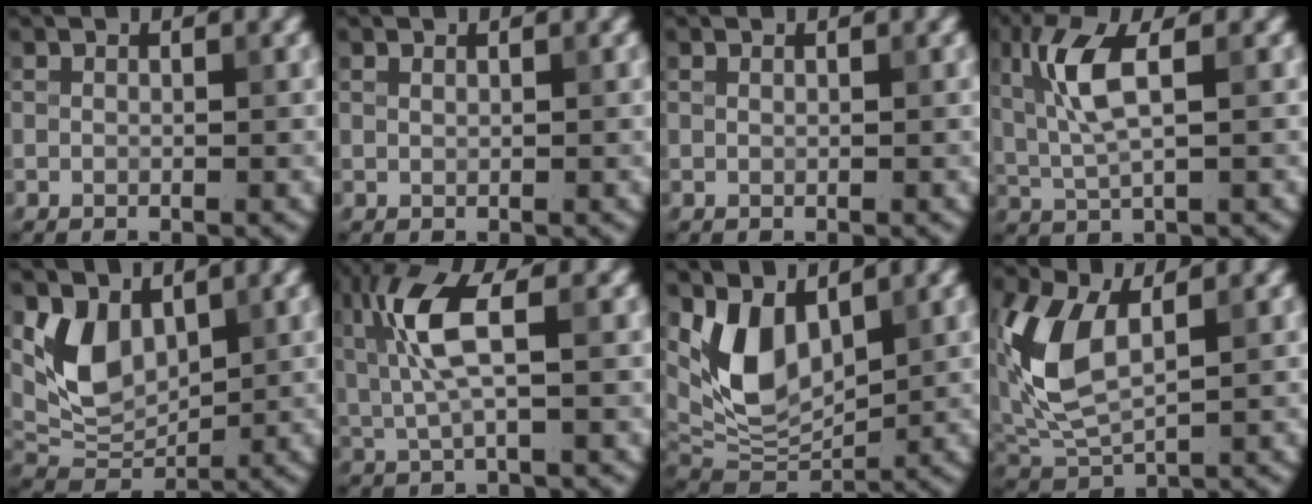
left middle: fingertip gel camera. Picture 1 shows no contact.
{"total": 0.0}
{"total": 0.0}
{"total": 4.9, "force": [1.2, 1.4, 4.5], "torque": [-0.101, 0.005, 0.025]}
{"total": 5.0, "force": [2.0, 3.4, 3.2], "torque": [-0.068, -0.012, 0.041]}
{"total": 5.8, "force": [1.2, 1.5, 5.4], "torque": [-0.128, 0.002, 0.023]}
{"total": 6.8, "force": [2.5, 4.1, 4.8], "torque": [-0.101, -0.016, 0.050]}
{"total": 6.8, "force": [1.5, 3.8, 5.4], "torque": [-0.131, 0.000, 0.031]}